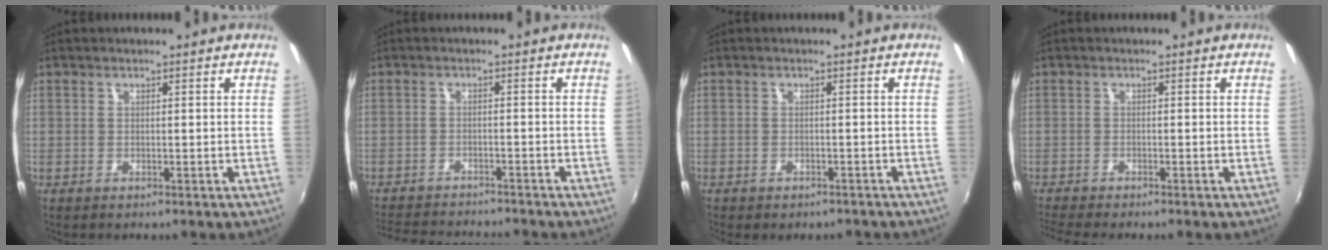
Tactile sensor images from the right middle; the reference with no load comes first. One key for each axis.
{"total": 10.7, "fx": -10.0, "fy": 1.7, "fz": 3.6, "tx": -0.093, "ty": -0.011, "tz": -0.154}
{"total": 3.6, "fx": -3.0, "fy": 1.5, "fz": 1.4, "tx": -0.030, "ty": -0.018, "tz": -0.039}
{"total": 4.3, "fx": -3.9, "fy": -0.2, "fz": 1.8, "tx": -0.049, "ty": -0.021, "tz": -0.070}